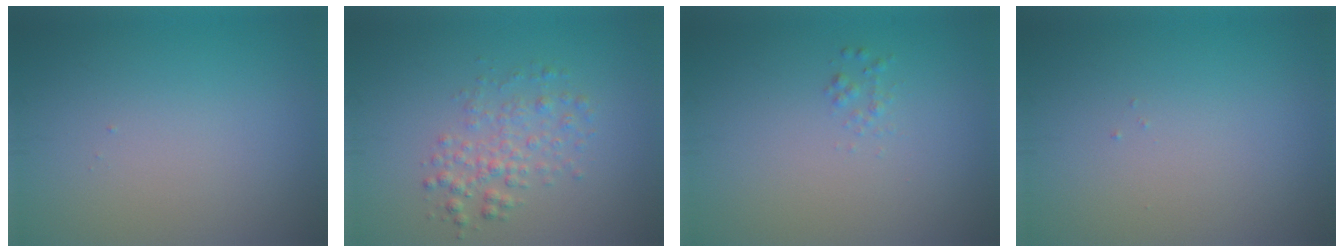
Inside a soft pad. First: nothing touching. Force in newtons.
{"total": 2.6, "press": 2.6, "slide": 0.1}
{"total": 0.7, "press": 0.7, "slide": 0.0}
{"total": 0.0}